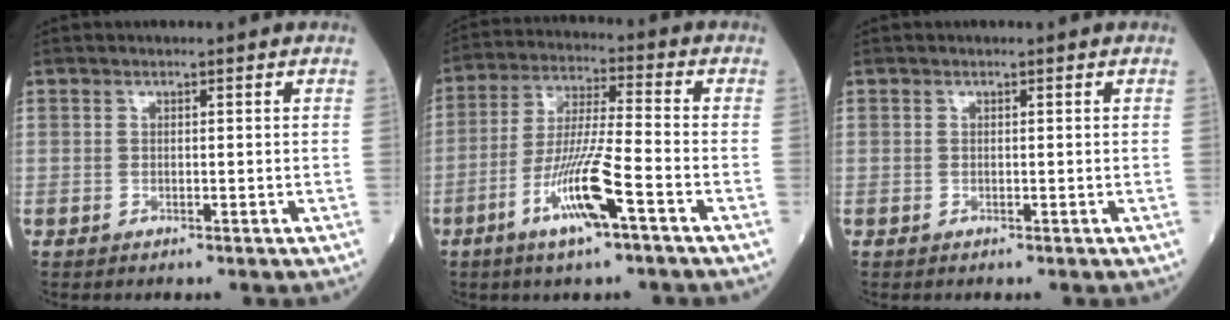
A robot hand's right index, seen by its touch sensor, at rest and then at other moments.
{"total": 11.0, "force": [-5.1, 0.3, 9.7], "torque": [-0.189, -0.010, -0.097]}
{"total": 0.0}